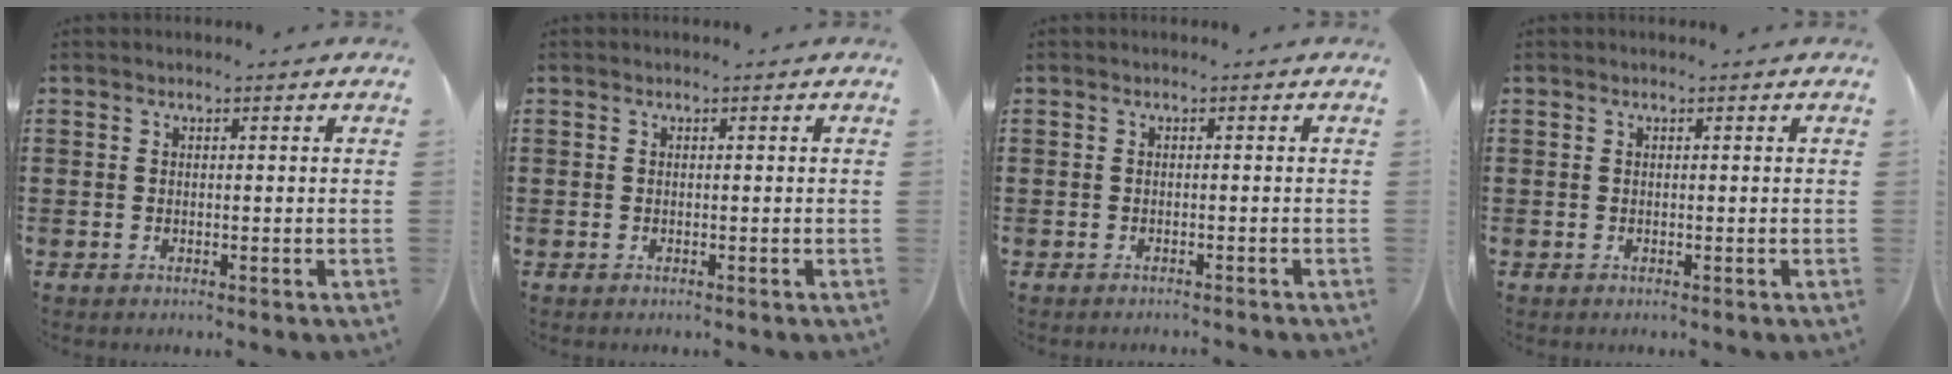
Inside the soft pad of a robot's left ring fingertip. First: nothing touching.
{"total": 0.0}
{"total": 0.7, "force": [-0.6, -0.1, 0.1], "torque": [-0.005, 0.000, -0.013]}
{"total": 0.0}